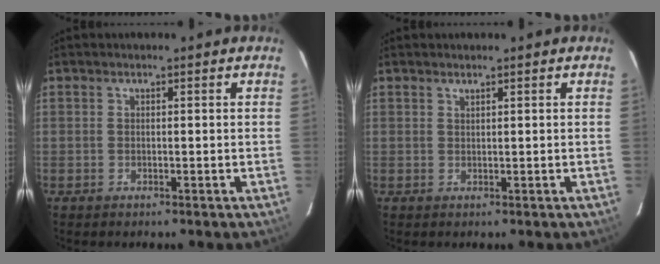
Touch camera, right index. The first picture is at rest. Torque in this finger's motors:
{"motor_torque": [-0.12, 0.06, -0.01, -0.01]}